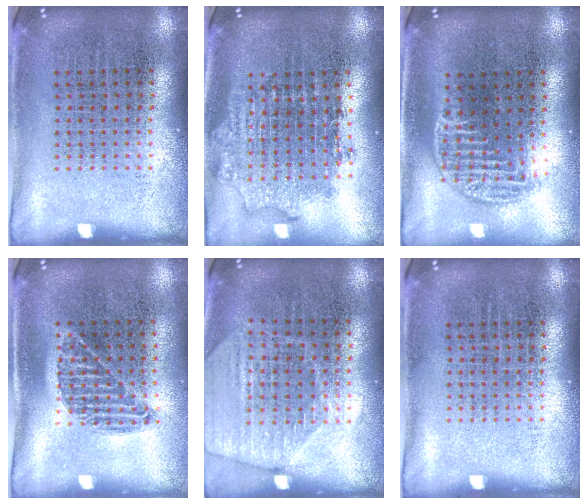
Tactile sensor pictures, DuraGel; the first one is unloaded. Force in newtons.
{"total": 1.8, "press": 1.4, "slide": 1.1}
{"total": 1.1, "press": 1.0, "slide": 0.5}
{"total": 0.9, "press": 0.8, "slide": 0.5}
{"total": 1.8, "press": 1.6, "slide": 0.7}
{"total": 0.0}